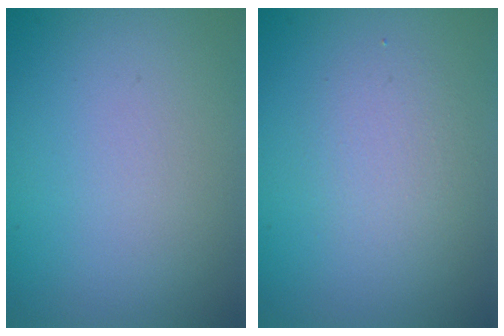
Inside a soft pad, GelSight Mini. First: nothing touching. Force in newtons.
{"total": 1.9, "press": 1.9, "slide": 0.1}